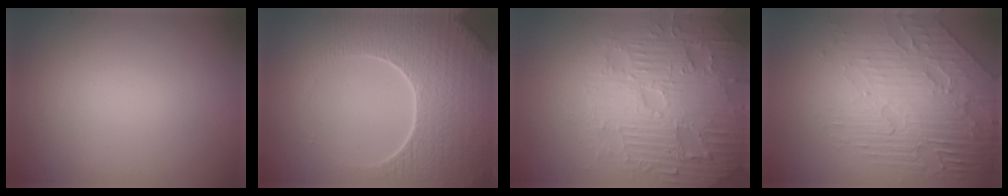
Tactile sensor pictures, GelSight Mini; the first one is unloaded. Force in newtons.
{"total": 8.6, "press": 6.4, "slide": 5.7}
{"total": 6.0, "press": 5.9, "slide": 1.5}
{"total": 8.1, "press": 5.5, "slide": 5.9}